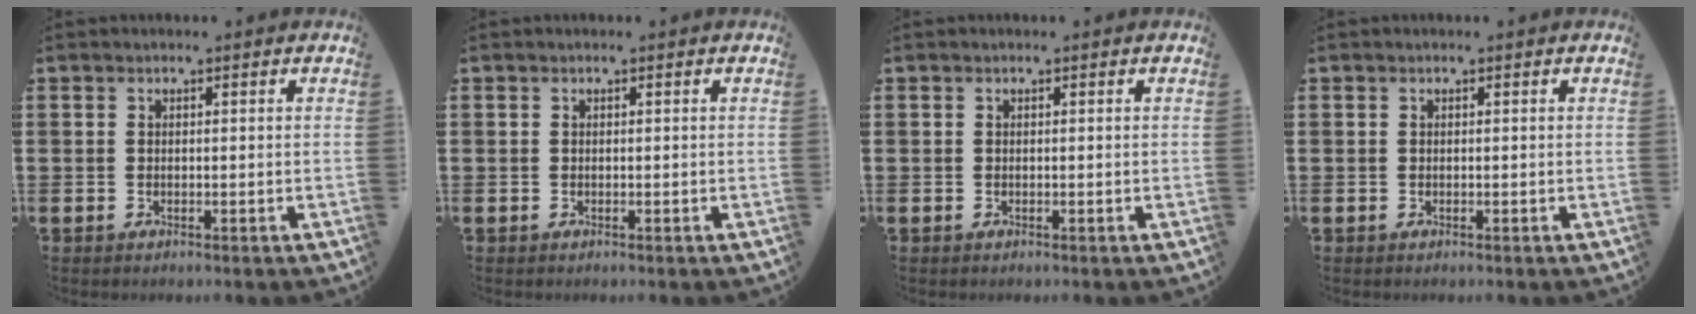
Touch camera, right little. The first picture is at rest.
{"total": 0.0}
{"total": 0.0}
{"total": 0.0}